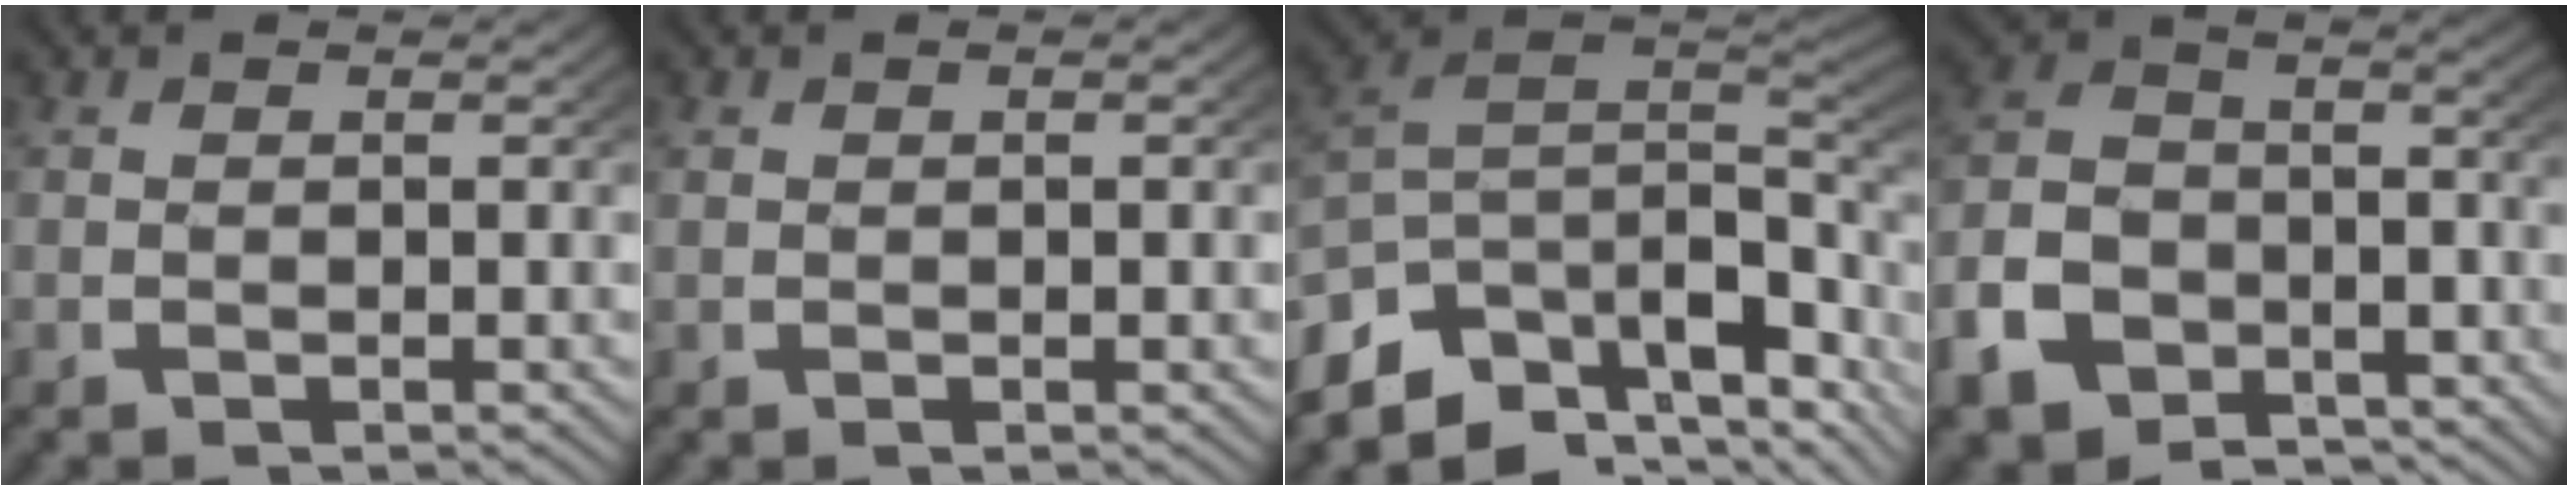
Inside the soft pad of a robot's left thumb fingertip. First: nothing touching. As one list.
[{"total": 0.8, "force": [0.2, 0.4, 0.6], "torque": [-0.011, 0.002, 0.006]}, {"total": 15.0, "force": [-3.0, 9.9, 10.8], "torque": [-0.226, -0.042, -0.028]}, {"total": 11.8, "force": [-5.6, 8.7, 5.6], "torque": [-0.127, -0.045, -0.086]}]